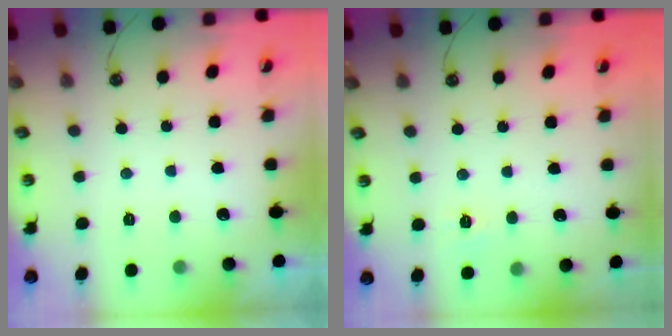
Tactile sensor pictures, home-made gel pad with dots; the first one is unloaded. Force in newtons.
{"total": 4.8, "press": 4.8, "slide": 0.6}